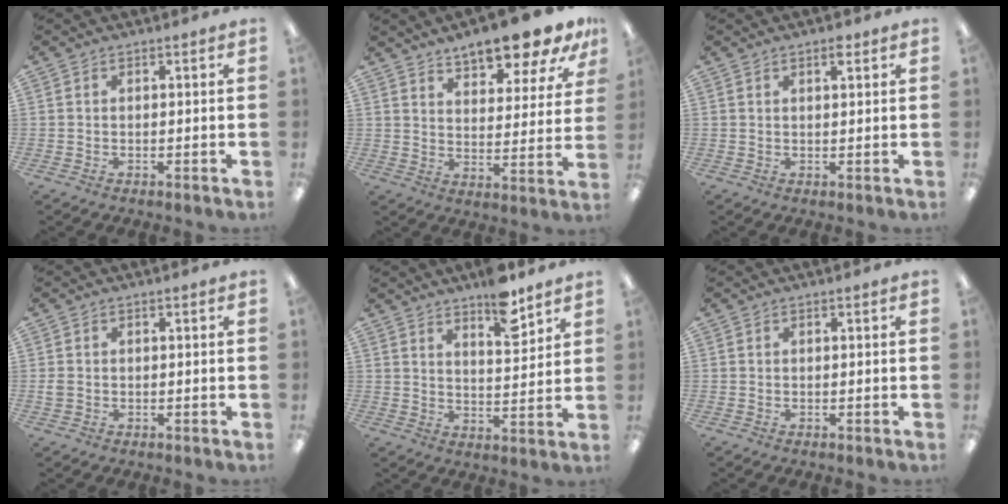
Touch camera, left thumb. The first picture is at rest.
{"total": 12.4, "force": [10.8, 2.9, 5.4], "torque": [-0.067, -0.080, 0.187]}
{"total": 2.1, "force": [1.5, 0.6, 1.4], "torque": [-0.021, -0.002, 0.025]}
{"total": 1.7, "force": [-0.1, 1.4, 1.0], "torque": [-0.018, 0.004, -0.003]}
{"total": 9.7, "force": [7.5, 3.3, 5.2], "torque": [-0.059, -0.049, 0.126]}
{"total": 0.0}